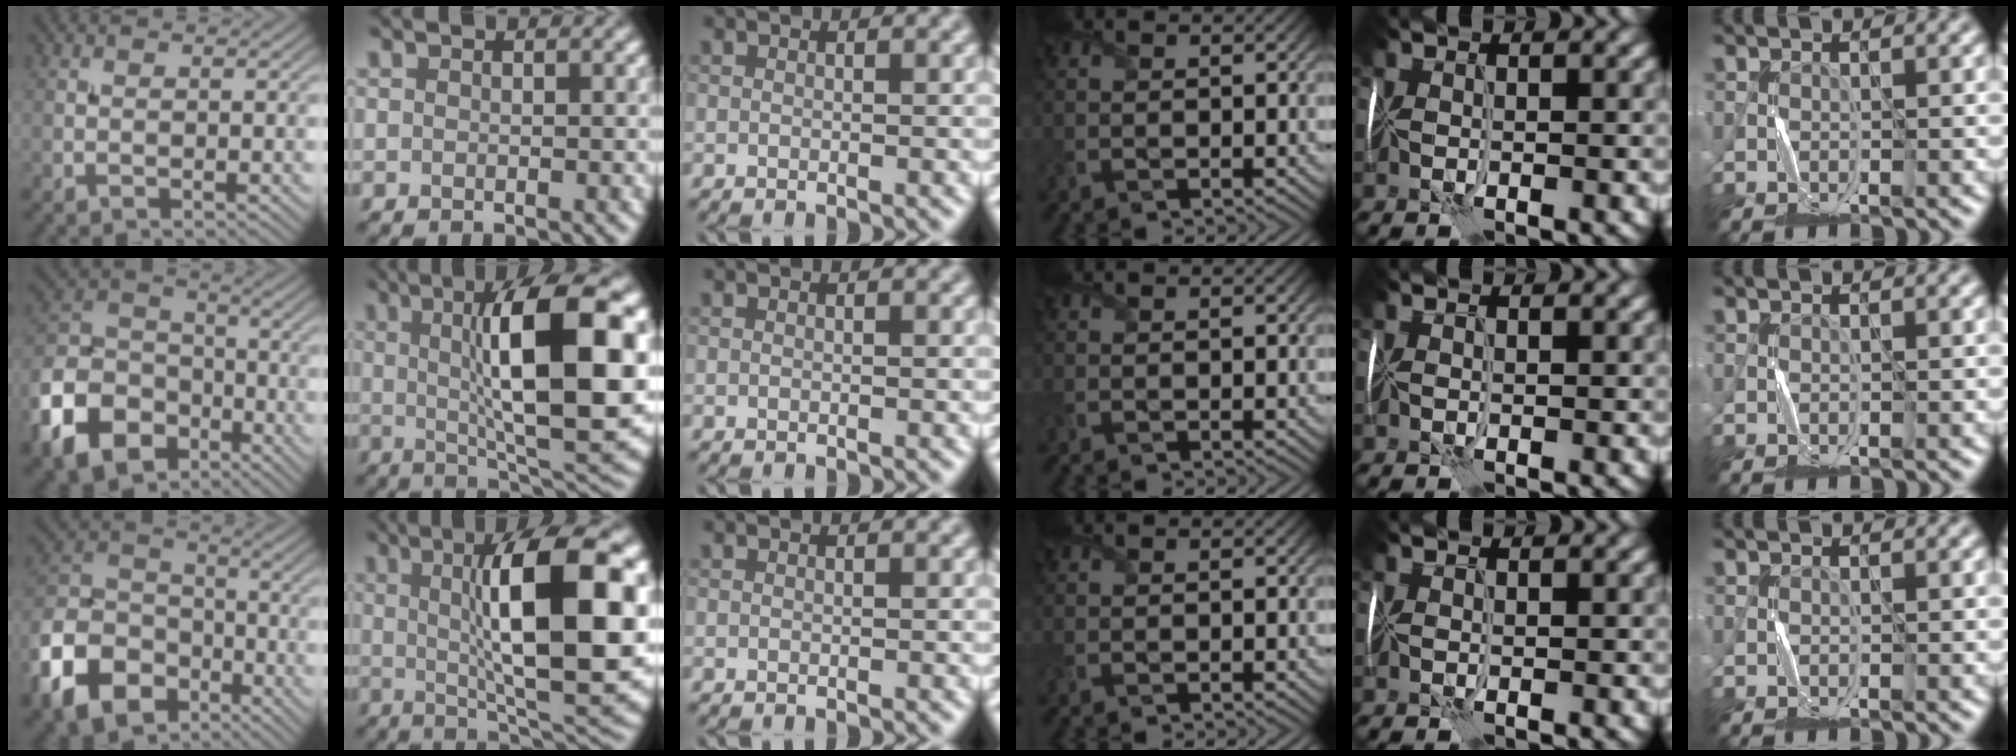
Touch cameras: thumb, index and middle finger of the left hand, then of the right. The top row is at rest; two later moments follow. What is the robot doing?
{"motion": "fold", "object": "handkerchief"}